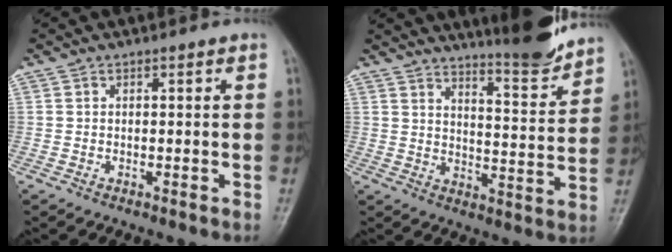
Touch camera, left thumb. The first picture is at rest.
{"total": 11.9, "force": [11.0, 0.8, 4.6], "torque": [-0.051, -0.085, 0.157]}